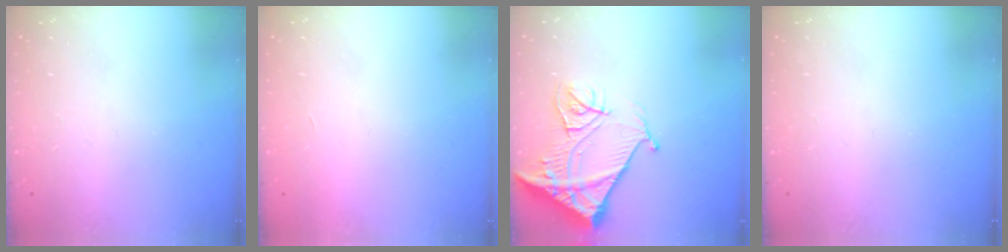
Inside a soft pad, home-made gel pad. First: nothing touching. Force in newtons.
{"total": 1.7, "press": 1.7, "slide": 0.1}
{"total": 15.3, "press": 15.2, "slide": 1.7}
{"total": 0.0}